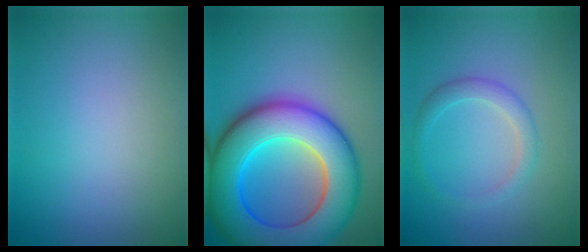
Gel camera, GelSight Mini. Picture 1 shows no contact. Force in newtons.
{"total": 13.5, "press": 13.5, "slide": 0.2}
{"total": 2.1, "press": 2.1, "slide": 0.1}